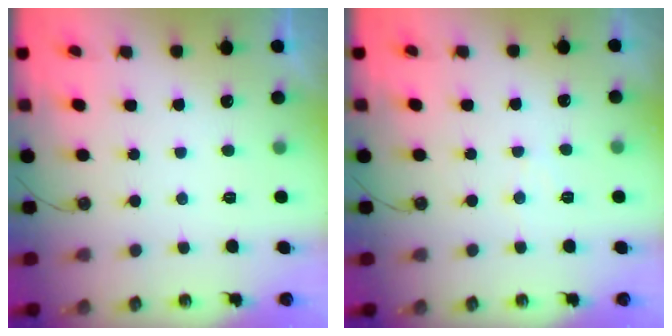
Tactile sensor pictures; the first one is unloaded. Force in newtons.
{"total": 4.6, "press": 4.6, "slide": 0.7}